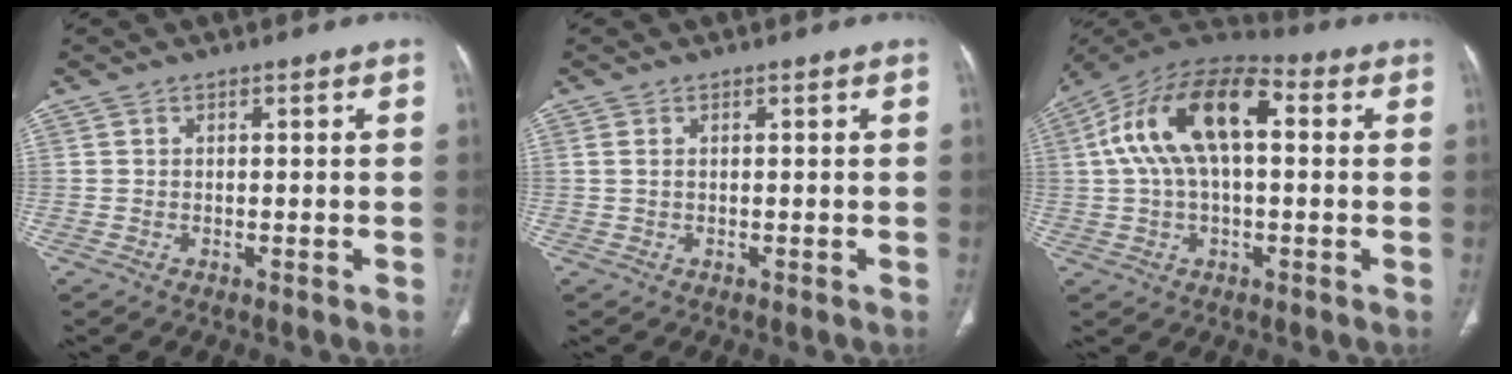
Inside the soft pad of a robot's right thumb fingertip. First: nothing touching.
{"total": 0.8, "force": [0.3, 0.4, 0.7], "torque": [-0.019, 0.008, 0.010]}
{"total": 17.9, "force": [3.2, 9.1, 15.0], "torque": [-0.272, 0.045, 0.048]}